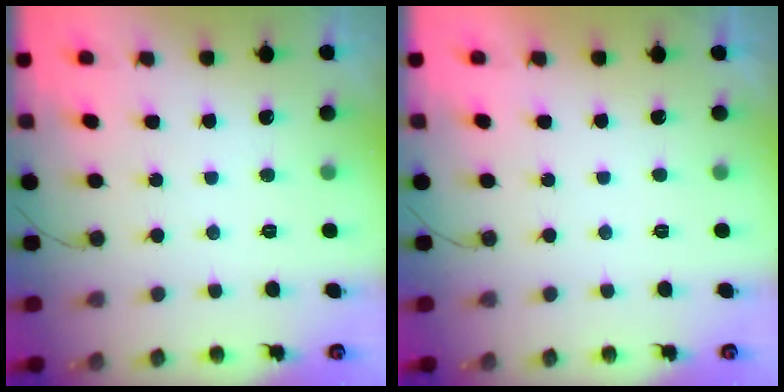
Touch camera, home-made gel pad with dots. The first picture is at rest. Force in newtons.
{"total": 2.2, "press": 2.2, "slide": 0.3}